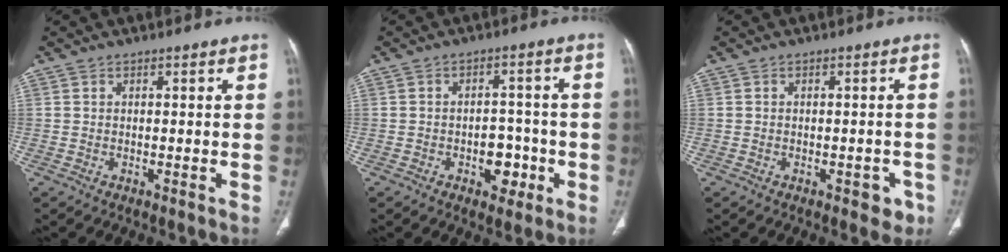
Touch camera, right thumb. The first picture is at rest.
{"total": 6.0, "force": [-2.2, 4.1, 3.9], "torque": [-0.022, 0.020, -0.027]}
{"total": 3.1, "force": [-1.6, 1.8, 1.9], "torque": [-0.004, 0.007, -0.017]}